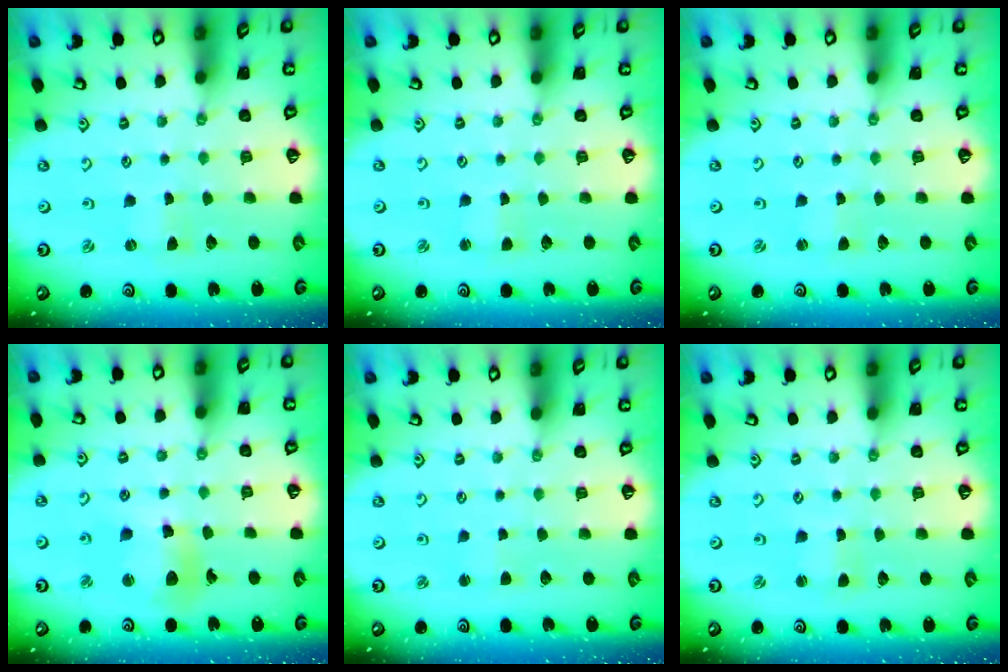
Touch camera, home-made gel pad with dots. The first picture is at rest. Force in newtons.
{"total": 1.4, "press": 1.3, "slide": 0.2}
{"total": 0.0}
{"total": 10.6, "press": 10.4, "slide": 1.8}
{"total": 1.4, "press": 1.3, "slide": 0.3}
{"total": 0.9, "press": 0.9, "slide": 0.0}